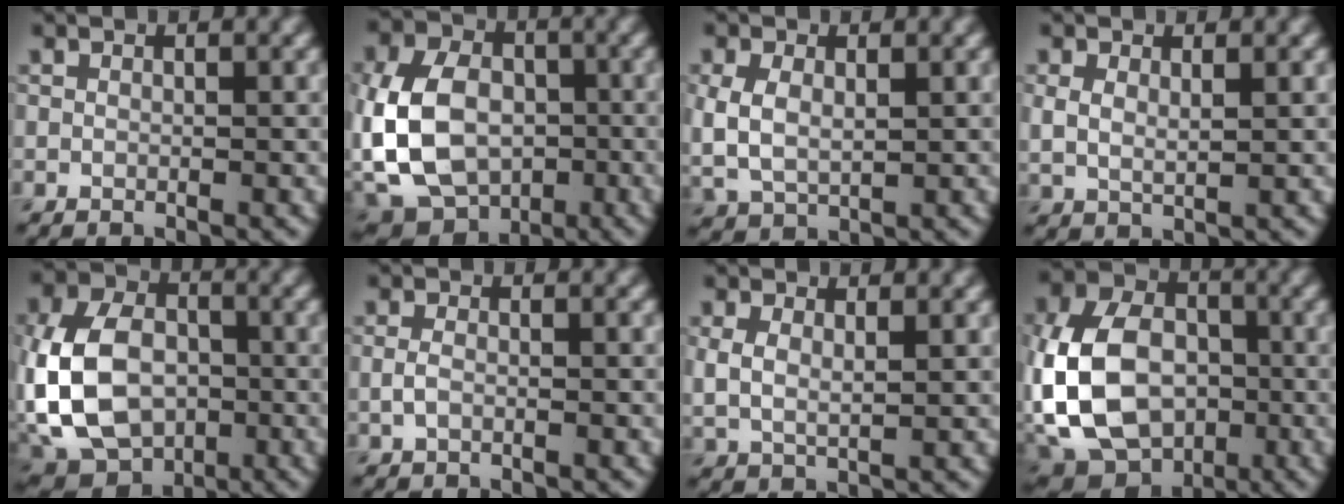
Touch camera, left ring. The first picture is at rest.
{"total": 12.2, "force": [-2.2, 9.0, 7.8], "torque": [-0.163, -0.010, -0.045]}
{"total": 4.2, "force": [0.3, 2.9, 3.1], "torque": [-0.076, -0.006, 0.015]}
{"total": 2.1, "force": [0.8, 1.0, 1.7], "torque": [-0.037, -0.003, 0.018]}
{"total": 12.0, "force": [-2.0, 8.7, 8.1], "torque": [-0.184, -0.007, -0.051]}
{"total": 1.5, "force": [-0.4, 0.7, 1.2], "torque": [-0.030, 0.001, -0.011]}
{"total": 2.8, "force": [0.9, 1.4, 2.2], "torque": [-0.051, -0.004, 0.021]}
{"total": 13.4, "force": [-2.3, 9.9, 8.8], "torque": [-0.192, -0.006, -0.052]}